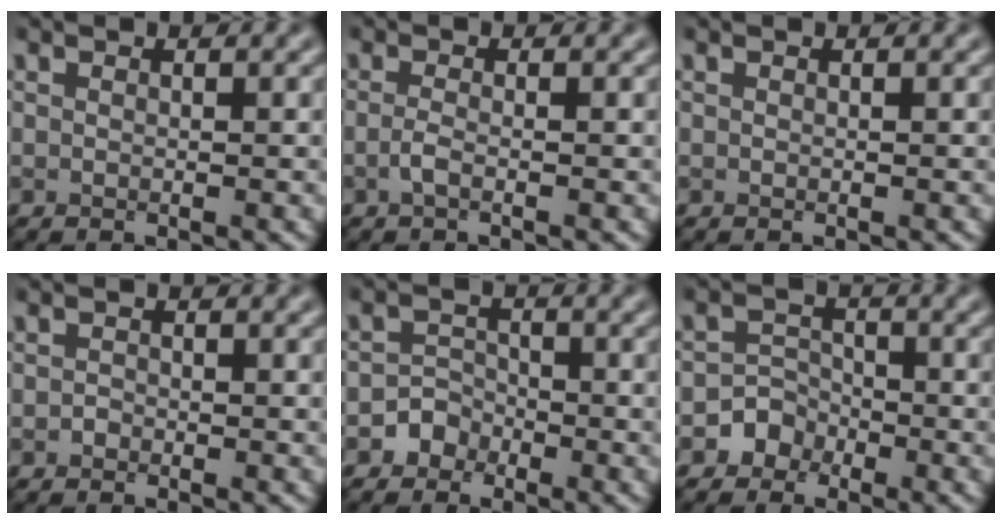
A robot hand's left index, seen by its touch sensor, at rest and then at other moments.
{"total": 1.2, "force": [-0.5, 0.3, 1.0], "torque": [-0.024, -0.002, -0.013]}
{"total": 0.0}
{"total": 0.6, "force": [-0.3, 0.5, 0.1], "torque": [-0.001, -0.003, -0.006]}
{"total": 2.0, "force": [-1.3, 1.5, 0.1], "torque": [0.020, 0.014, -0.031]}
{"total": 2.6, "force": [-1.6, 2.1, 0.2], "torque": [0.029, 0.013, -0.038]}